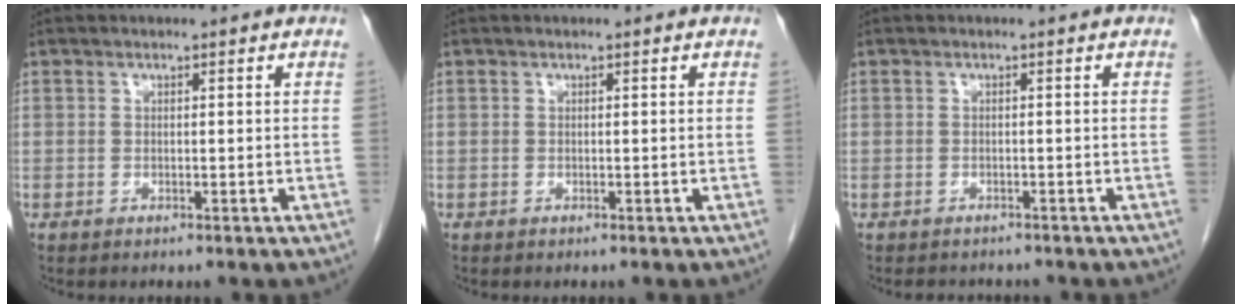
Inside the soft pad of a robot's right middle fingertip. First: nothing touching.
{"total": 0.0}
{"total": 3.4, "force": [-3.0, 1.4, 0.8], "torque": [-0.011, -0.003, -0.037]}